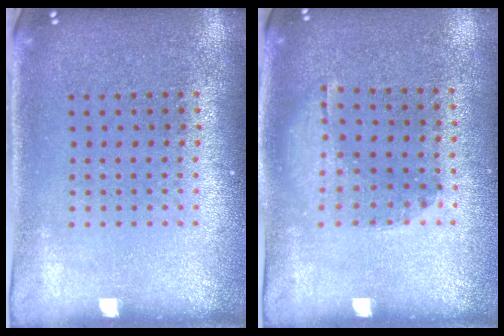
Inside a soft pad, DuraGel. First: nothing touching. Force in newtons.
{"total": 1.2, "press": 0.8, "slide": 0.9}